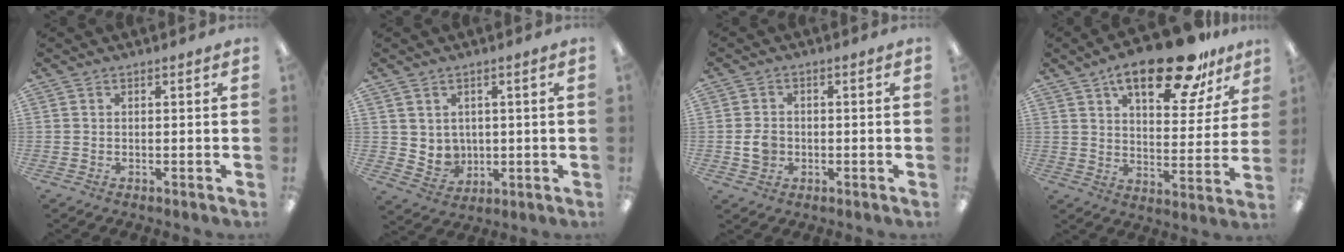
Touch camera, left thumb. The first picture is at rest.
{"total": 4.5, "force": [2.2, 3.9, 0.3], "torque": [-0.015, -0.014, 0.045]}
{"total": 4.2, "force": [-0.7, 3.4, 2.3], "torque": [-0.044, 0.005, -0.013]}
{"total": 19.5, "force": [13.3, 7.5, 12.1], "torque": [-0.179, -0.071, 0.217]}